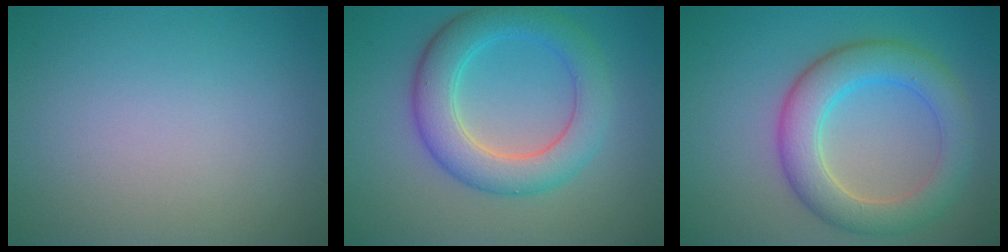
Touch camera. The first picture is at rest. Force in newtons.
{"total": 5.9, "press": 5.9, "slide": 0.0}
{"total": 6.0, "press": 6.0, "slide": 0.1}